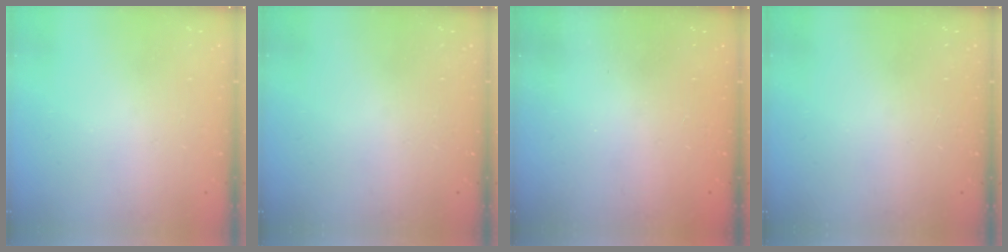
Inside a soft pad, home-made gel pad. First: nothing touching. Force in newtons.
{"total": 0.0}
{"total": 2.3, "press": 2.2, "slide": 0.8}
{"total": 0.0}